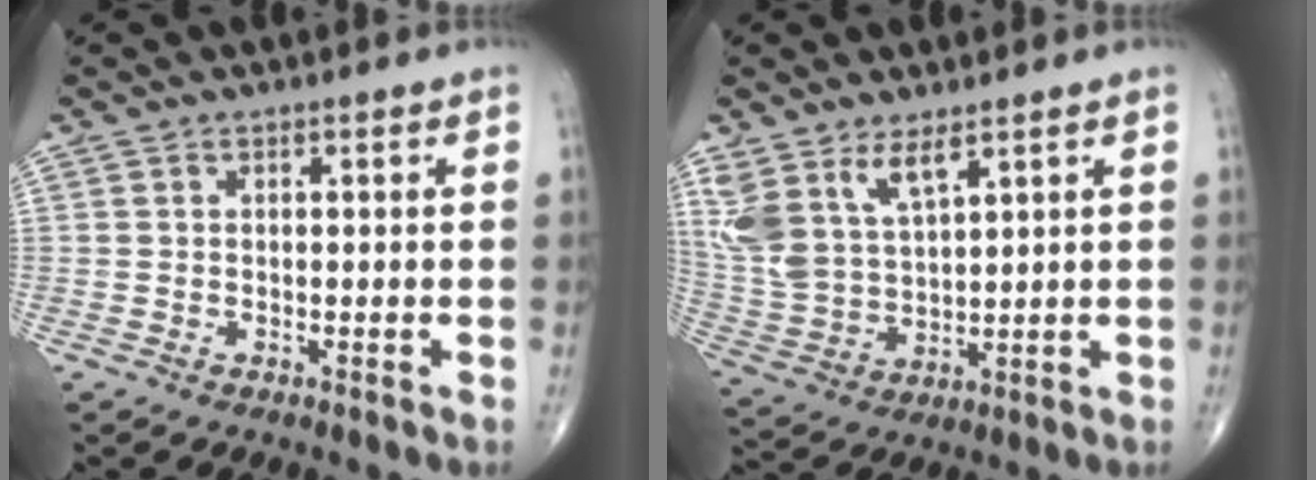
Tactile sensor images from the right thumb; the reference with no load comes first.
{"total": 10.5, "force": [6.3, 4.6, 7.0], "torque": [-0.146, -0.025, 0.143]}